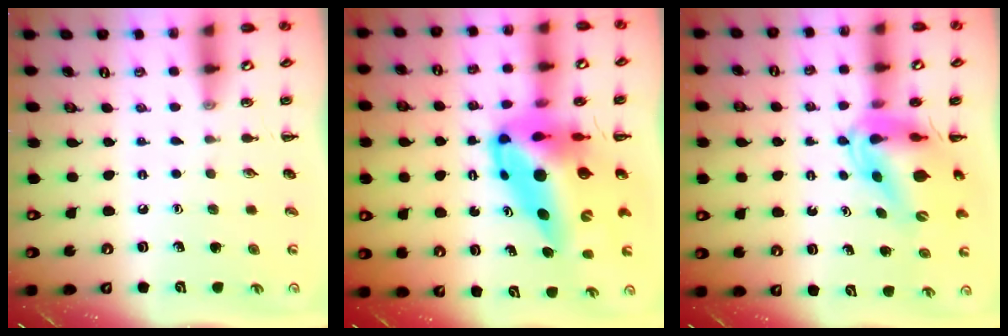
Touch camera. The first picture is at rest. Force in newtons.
{"total": 16.4, "press": 15.7, "slide": 4.8}
{"total": 8.0, "press": 7.6, "slide": 2.6}